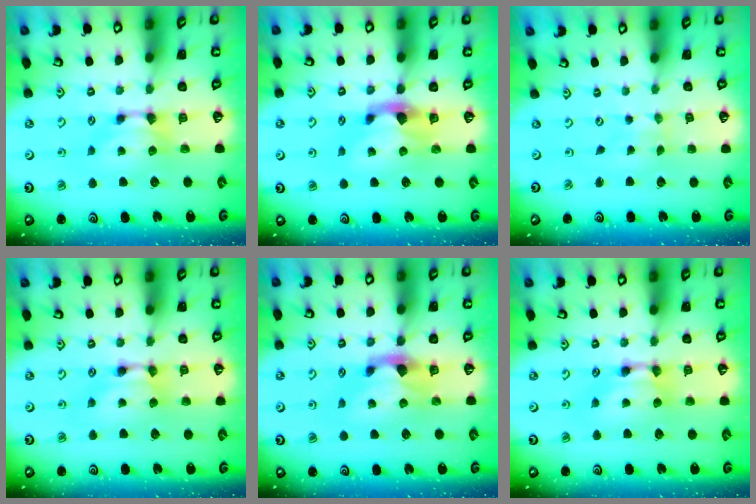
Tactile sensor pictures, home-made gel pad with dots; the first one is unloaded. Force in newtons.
{"total": 2.2, "press": 1.8, "slide": 1.3}
{"total": 5.3, "press": 5.2, "slide": 0.6}
{"total": 1.7, "press": 1.6, "slide": 0.2}
{"total": 2.0, "press": 1.6, "slide": 1.2}
{"total": 1.9, "press": 1.9, "slide": 0.2}